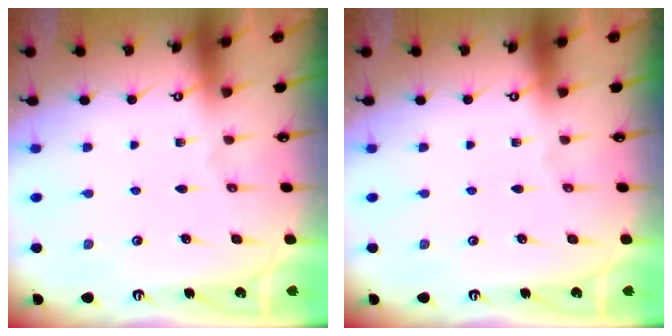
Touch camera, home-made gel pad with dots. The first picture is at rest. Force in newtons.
{"total": 0.0}